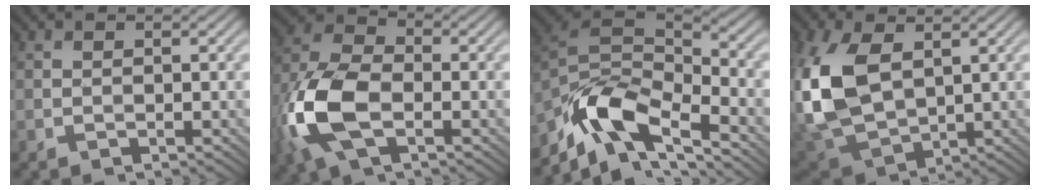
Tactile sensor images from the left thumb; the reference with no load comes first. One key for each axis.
{"total": 12.5, "fx": -3.9, "fy": 6.8, "fz": 9.8, "tx": -0.255, "ty": -0.009, "tz": -0.089}
{"total": 11.4, "fx": -7.4, "fy": 4.5, "fz": 7.5, "tx": -0.149, "ty": -0.009, "tz": -0.150}
{"total": 11.9, "fx": 2.5, "fy": 7.5, "fz": 8.9, "tx": -0.246, "ty": 0.002, "tz": 0.054}